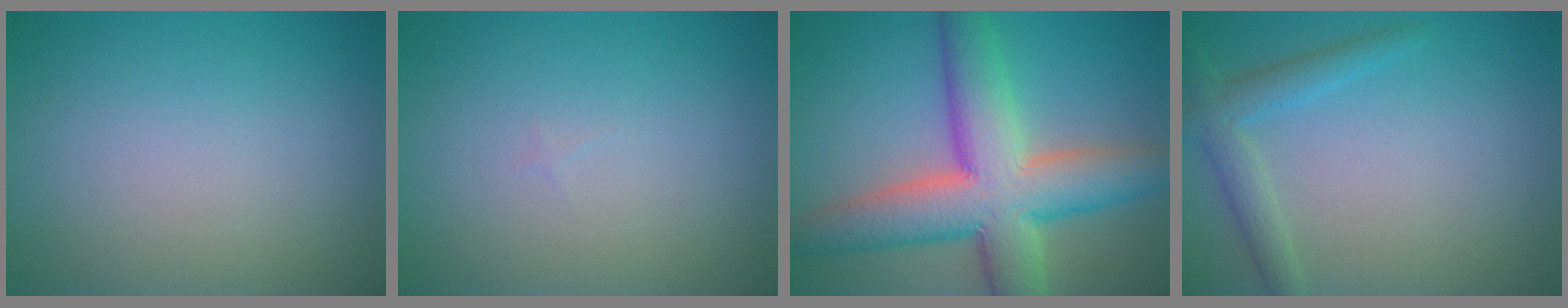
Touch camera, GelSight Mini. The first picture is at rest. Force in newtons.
{"total": 0.0}
{"total": 10.8, "press": 10.8, "slide": 0.7}
{"total": 2.7, "press": 2.7, "slide": 0.1}